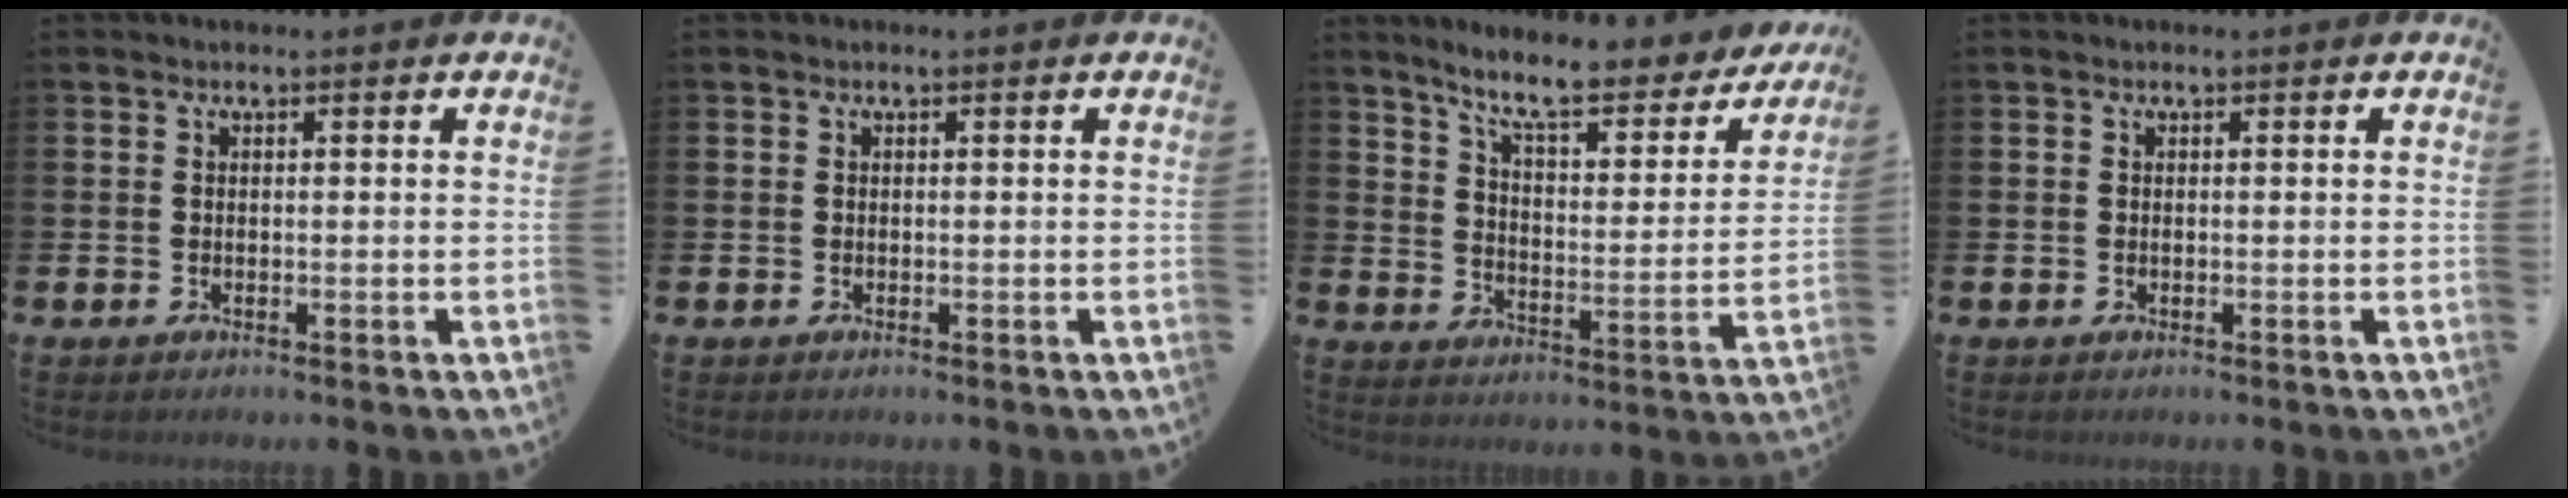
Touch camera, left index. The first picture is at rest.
{"total": 0.0}
{"total": 8.5, "force": [7.5, 1.6, 3.7], "torque": [-0.095, -0.055, 0.123]}
{"total": 0.0}